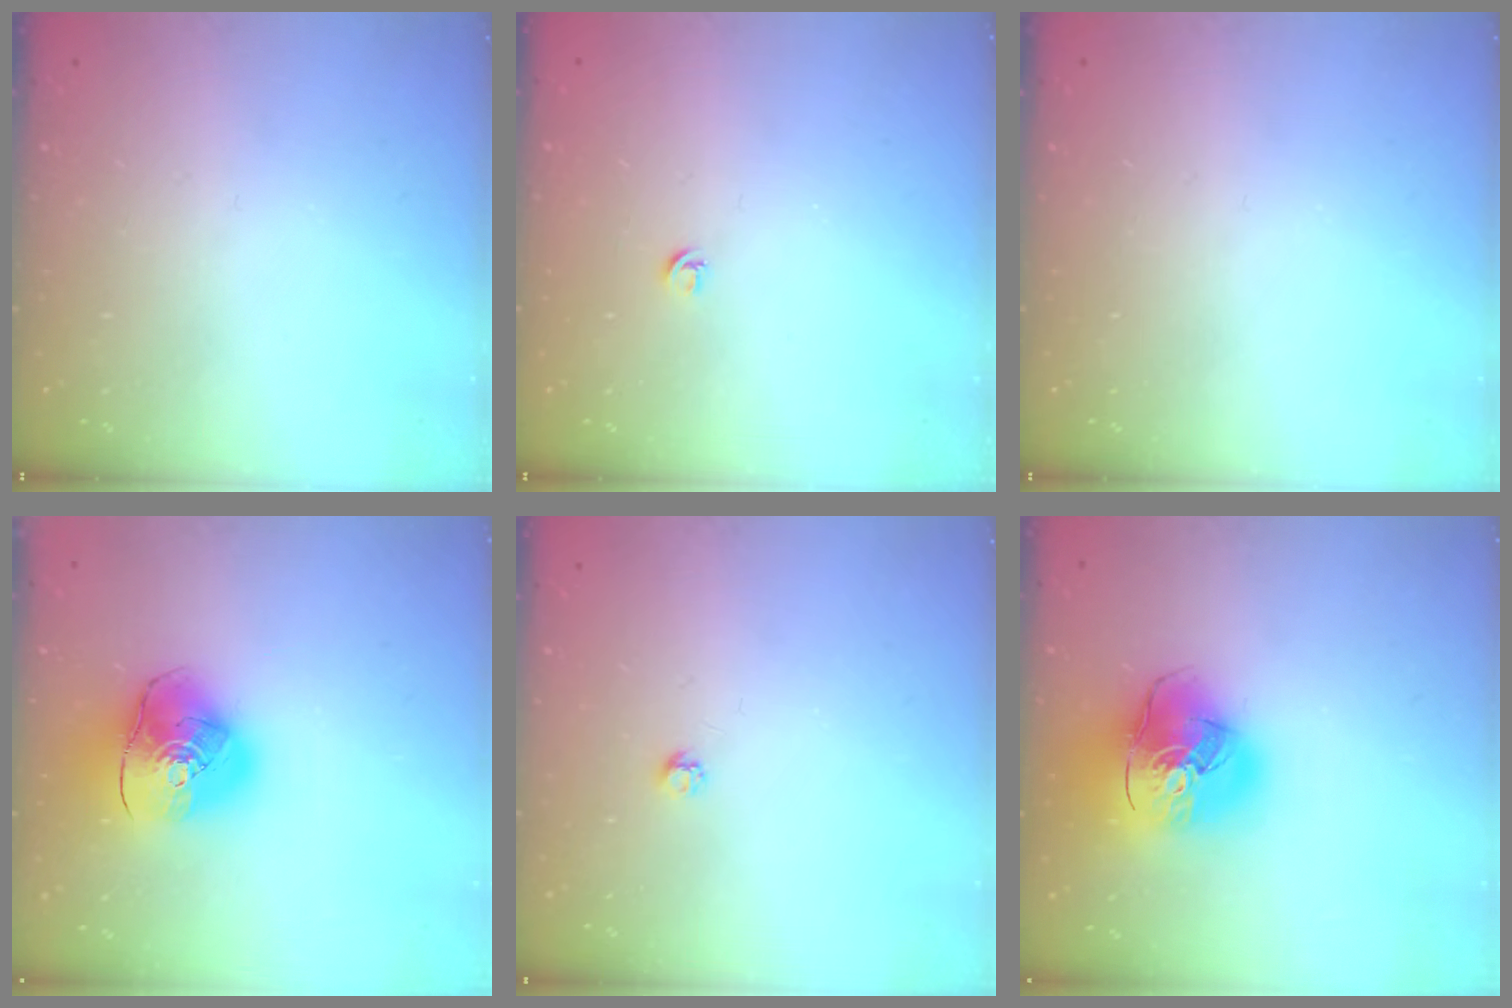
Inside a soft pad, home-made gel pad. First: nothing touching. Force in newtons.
{"total": 3.9, "press": 3.9, "slide": 0.7}
{"total": 0.0}
{"total": 14.3, "press": 14.2, "slide": 1.9}
{"total": 2.7, "press": 2.7, "slide": 0.4}
{"total": 19.7, "press": 19.5, "slide": 2.7}